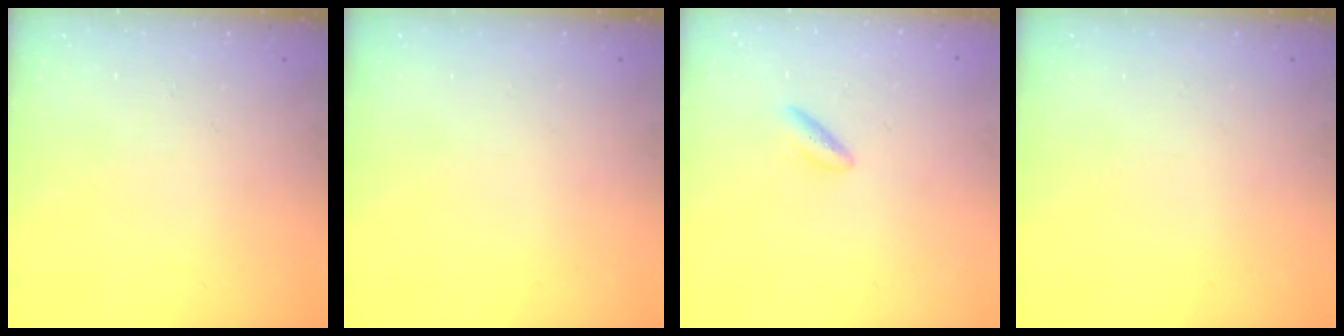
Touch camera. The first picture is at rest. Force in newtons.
{"total": 0.0}
{"total": 2.9, "press": 2.6, "slide": 1.4}
{"total": 0.0}